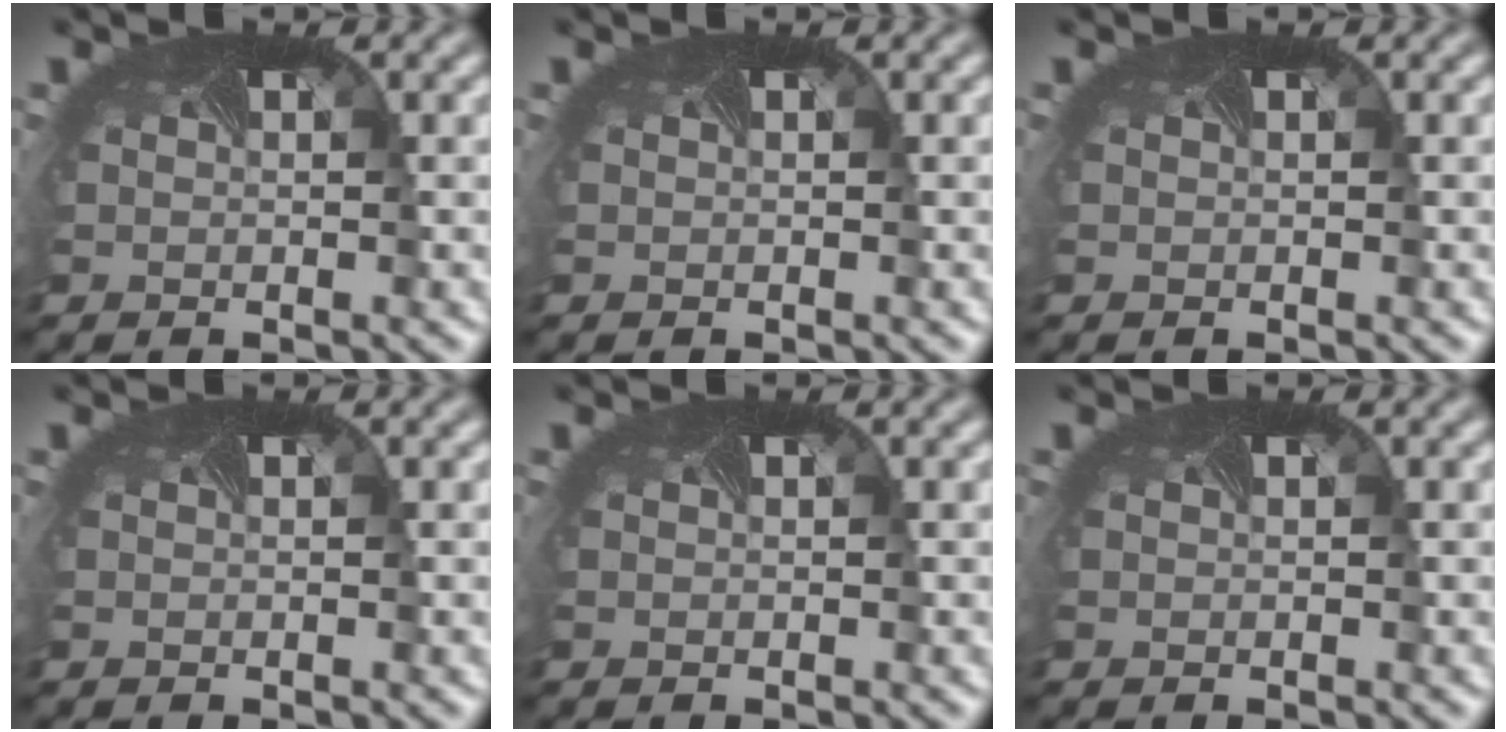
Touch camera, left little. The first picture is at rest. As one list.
[{"total": 0.0}, {"total": 0.0}, {"total": 0.0}, {"total": 0.0}, {"total": 0.0}]